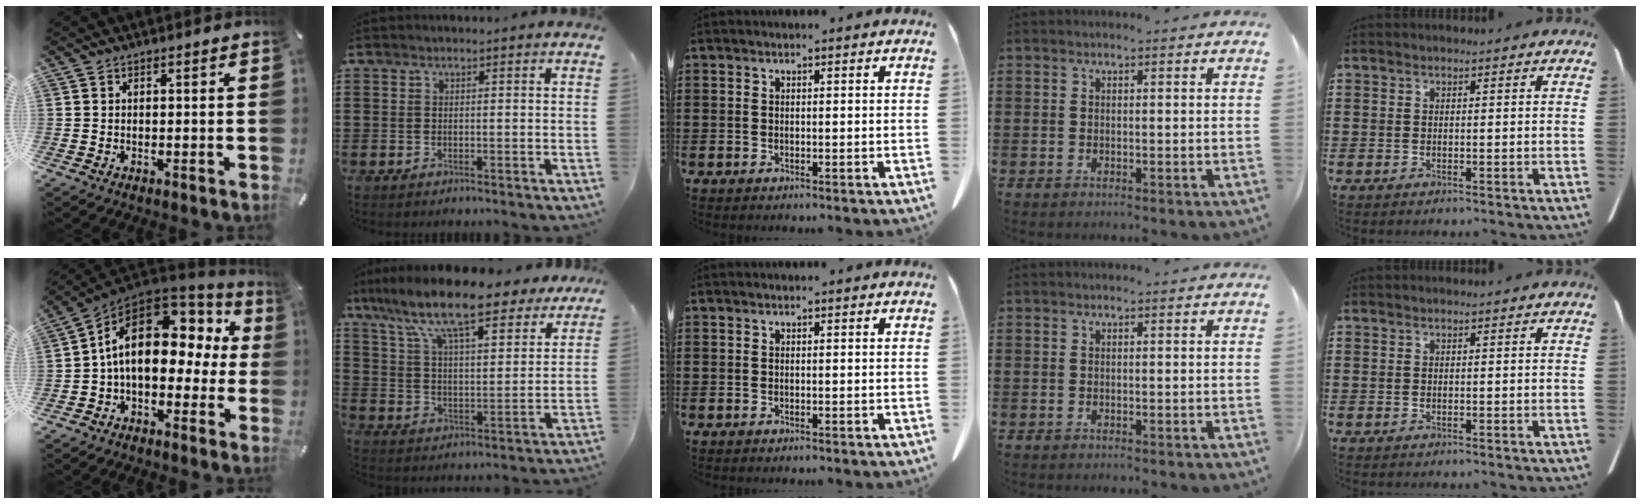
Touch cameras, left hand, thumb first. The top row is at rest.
{"thumb": {"total": 16.9, "force": [3.0, 10.4, 13.0], "torque": [-0.231, -0.008, 0.053]}, "index": {"total": 12.5, "force": [10.1, 2.0, 7.2], "torque": [-0.167, -0.048, 0.171]}}